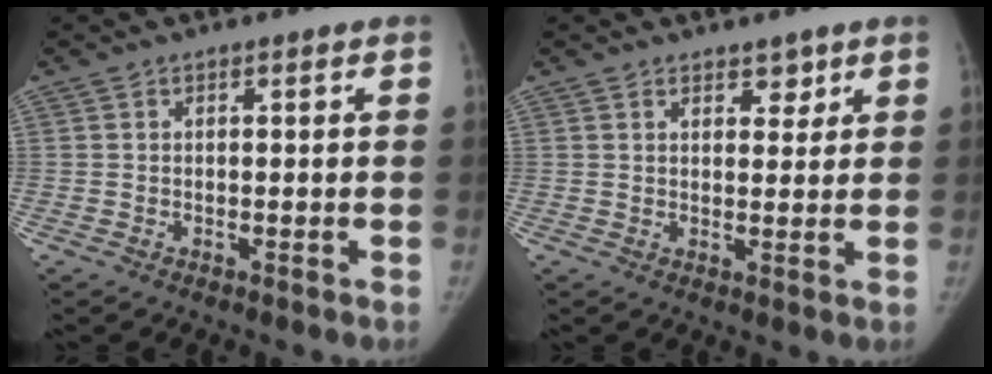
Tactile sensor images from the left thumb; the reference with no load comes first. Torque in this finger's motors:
{"motor_torque": [-0.09, 0.14, 0.16, 0.08, -0.03]}